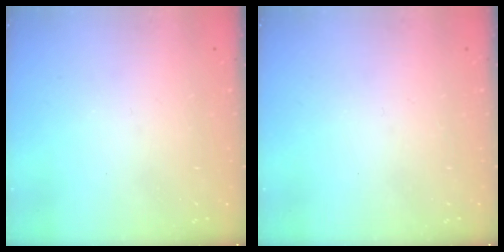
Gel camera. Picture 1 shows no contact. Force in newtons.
{"total": 0.0}